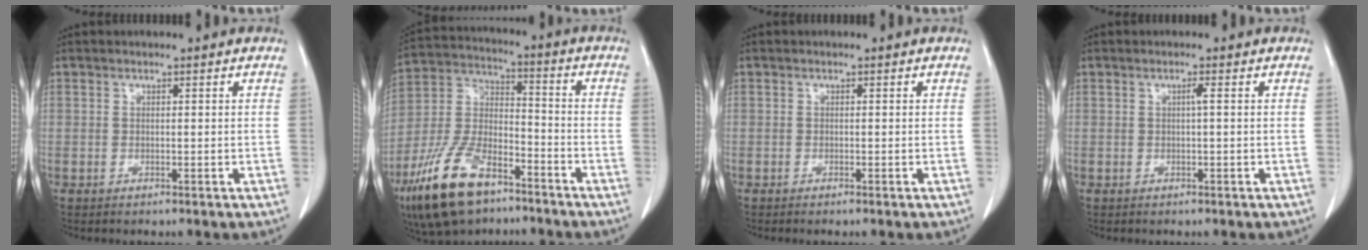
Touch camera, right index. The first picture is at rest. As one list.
[{"total": 16.1, "force": [-10.3, 6.8, 10.3], "torque": [-0.225, -0.003, -0.192]}, {"total": 0.5, "force": [-0.5, 0.0, 0.3], "torque": [-0.008, 0.000, -0.008]}, {"total": 0.8, "force": [0.1, -0.2, 0.8], "torque": [-0.013, 0.002, 0.002]}]